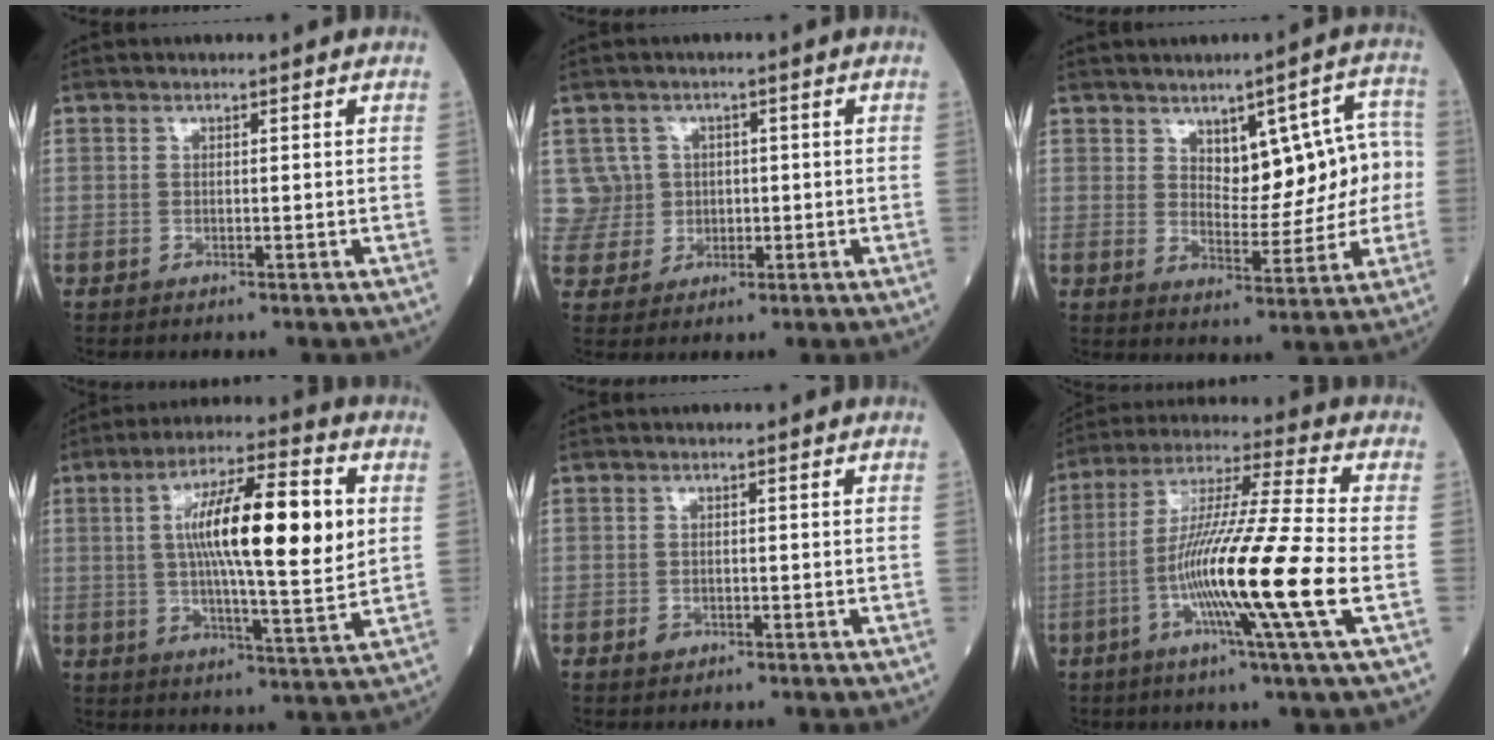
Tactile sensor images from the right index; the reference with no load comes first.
{"total": 5.8, "force": [1.3, 5.6, -0.3], "torque": [0.014, 0.024, 0.033]}
{"total": 10.0, "force": [2.0, 4.8, 8.6], "torque": [-0.099, 0.033, 0.037]}
{"total": 17.3, "force": [3.0, 2.4, 16.8], "torque": [-0.286, 0.013, 0.042]}
{"total": 1.1, "force": [-0.6, 0.8, 0.5], "torque": [-0.006, 0.002, -0.006]}
{"total": 16.6, "force": [-4.4, -1.9, 15.9], "torque": [-0.295, -0.015, -0.093]}